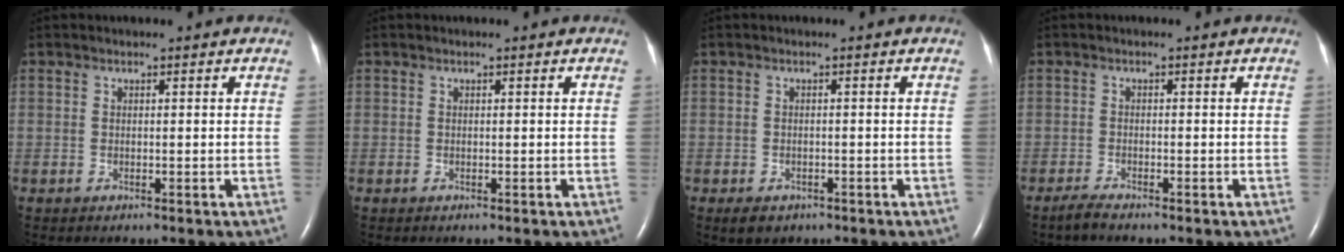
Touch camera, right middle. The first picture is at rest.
{"total": 0.0}
{"total": 2.6, "force": [-1.7, 1.7, 1.1], "torque": [-0.019, -0.001, -0.015]}
{"total": 1.6, "force": [-1.5, -0.1, 0.7], "torque": [-0.029, -0.006, -0.029]}